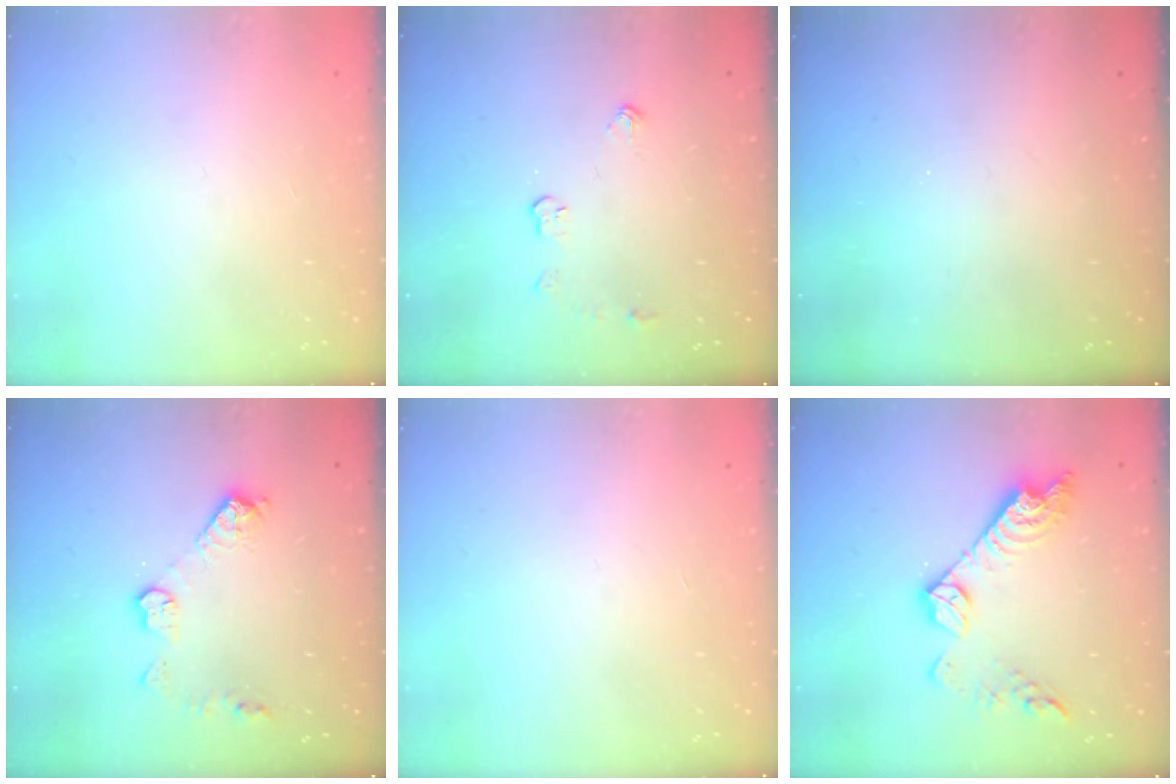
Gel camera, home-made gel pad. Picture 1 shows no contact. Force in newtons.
{"total": 3.9, "press": 3.9, "slide": 0.4}
{"total": 0.0}
{"total": 9.9, "press": 9.9, "slide": 0.6}
{"total": 0.0}
{"total": 14.5, "press": 14.4, "slide": 0.7}